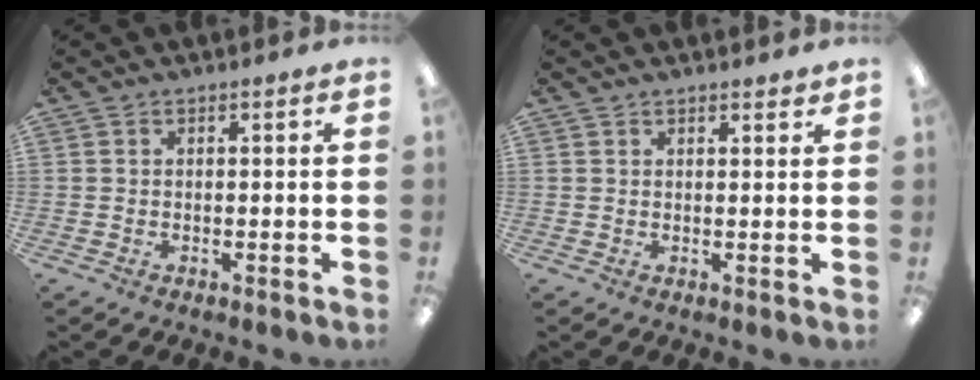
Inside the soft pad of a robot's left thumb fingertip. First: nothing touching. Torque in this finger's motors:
{"motor_torque": [-0.19, -0.08, -0.05, 0.25, 0.02]}